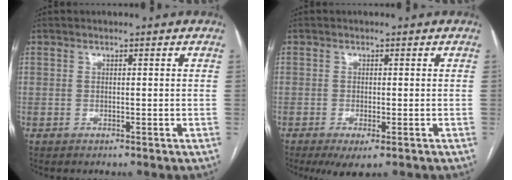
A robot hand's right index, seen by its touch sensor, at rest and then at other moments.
{"total": 3.8, "force": [-2.3, 0.9, 2.9], "torque": [-0.040, -0.009, -0.032]}